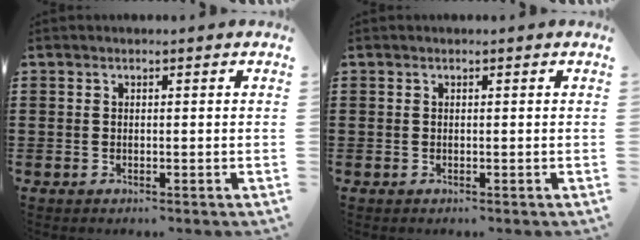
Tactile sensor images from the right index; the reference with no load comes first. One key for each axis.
{"total": 0.0}